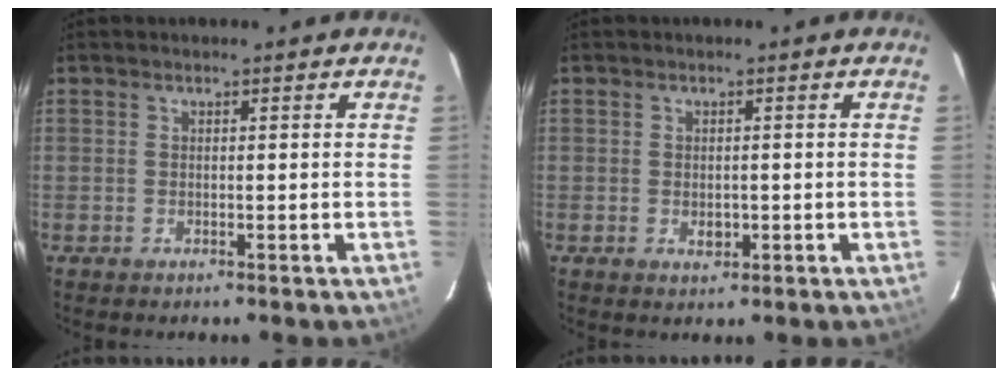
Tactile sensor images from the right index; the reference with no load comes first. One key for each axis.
{"total": 2.1, "fx": -0.4, "fy": 1.6, "fz": 1.3, "tx": -0.019, "ty": -0.001, "tz": -0.004}